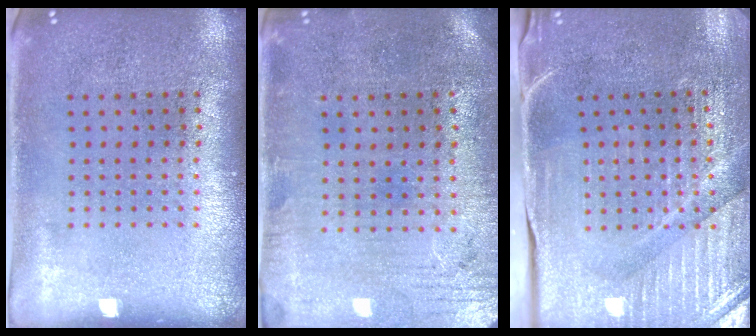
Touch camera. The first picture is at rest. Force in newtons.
{"total": 0.6, "press": 0.4, "slide": 0.5}
{"total": 3.8, "press": 3.8, "slide": 0.7}